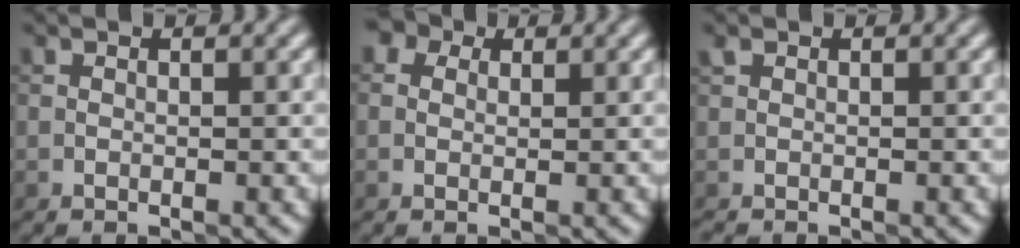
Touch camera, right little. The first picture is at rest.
{"total": 4.2, "force": [2.1, 3.0, 2.1], "torque": [-0.012, 0.029, -0.015]}
{"total": 0.7, "force": [-0.6, 0.4, 0.0], "torque": [0.001, 0.002, -0.012]}